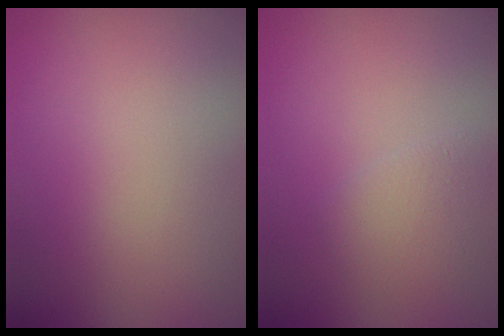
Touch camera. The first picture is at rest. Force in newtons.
{"total": 1.5, "press": 1.5, "slide": 0.0}